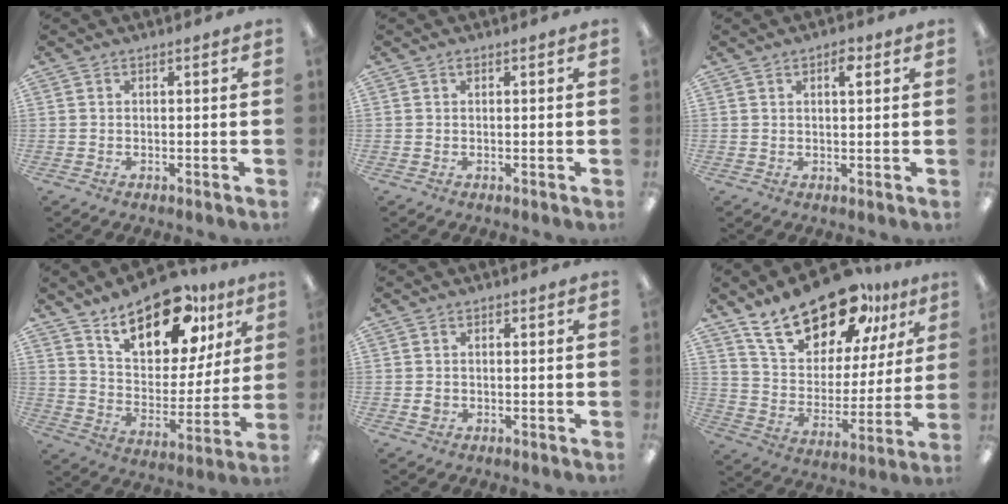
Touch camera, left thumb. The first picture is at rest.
{"total": 0.6, "force": [0.3, 0.3, 0.3], "torque": [-0.007, 0.003, 0.006]}
{"total": 3.1, "force": [1.8, 1.1, 2.2], "torque": [-0.025, -0.006, 0.026]}
{"total": 18.5, "force": [12.6, 9.0, 10.1], "torque": [-0.143, -0.073, 0.218]}
{"total": 1.4, "force": [-0.1, 1.3, 0.6], "torque": [-0.012, 0.004, -0.004]}
{"total": 21.4, "force": [15.8, 10.0, 10.5], "torque": [-0.183, -0.089, 0.278]}